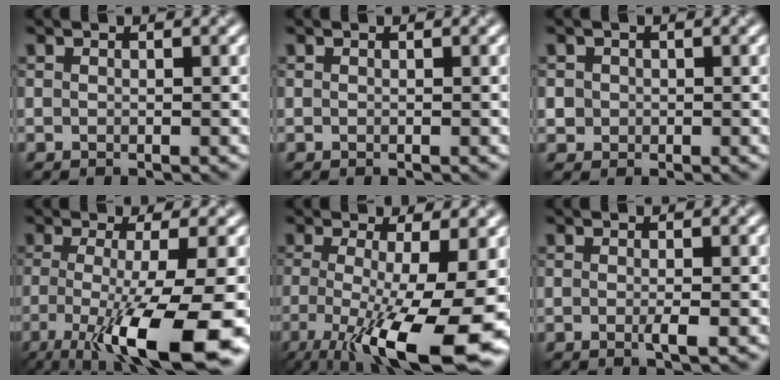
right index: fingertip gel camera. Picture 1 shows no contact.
{"total": 0.0}
{"total": 1.1, "force": [-0.2, 1.0, 0.0], "torque": [0.010, -0.006, 0.001]}
{"total": 11.8, "force": [-4.0, 2.6, 10.9], "torque": [-0.144, -0.021, -0.062]}
{"total": 13.0, "force": [-4.0, 3.3, 11.9], "torque": [-0.174, -0.027, -0.057]}
{"total": 1.2, "force": [-0.5, 0.1, 1.1], "torque": [-0.017, -0.004, -0.009]}